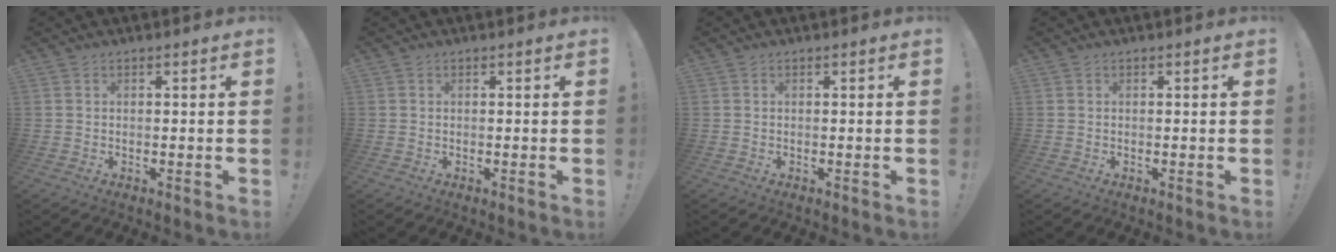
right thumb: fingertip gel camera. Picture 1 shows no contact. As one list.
[{"total": 0.0}, {"total": 0.0}, {"total": 0.0}]